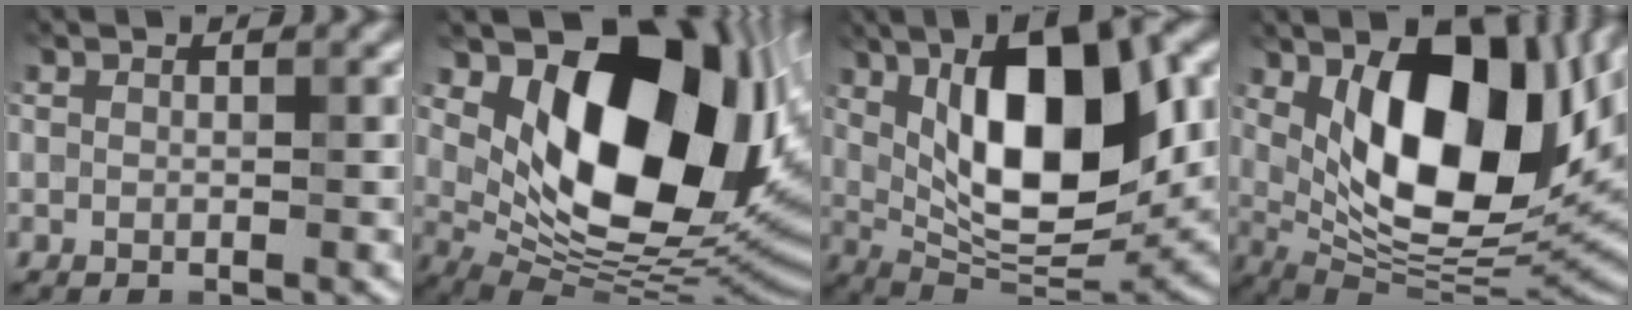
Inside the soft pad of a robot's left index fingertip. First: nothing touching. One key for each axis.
{"total": 16.4, "fx": 4.7, "fy": 9.6, "fz": 12.5, "tx": -0.164, "ty": -0.020, "tz": 0.089}
{"total": 13.6, "fx": 3.5, "fy": 5.4, "fz": 12.0, "tx": -0.171, "ty": 0.004, "tz": 0.054}
{"total": 16.2, "fx": 4.1, "fy": 7.6, "fz": 13.6, "tx": -0.196, "ty": -0.013, "tz": 0.065}